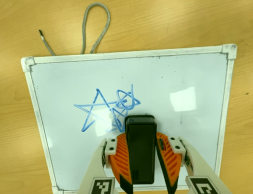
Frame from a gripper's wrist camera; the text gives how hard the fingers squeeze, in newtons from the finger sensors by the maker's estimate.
{"total": 9.7, "left": 8.1, "right": 11.2}